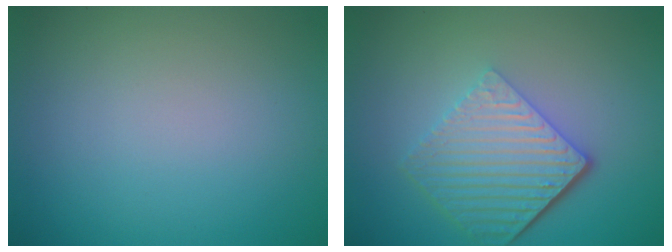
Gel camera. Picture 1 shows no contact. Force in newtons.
{"total": 6.2, "press": 4.2, "slide": 4.6}